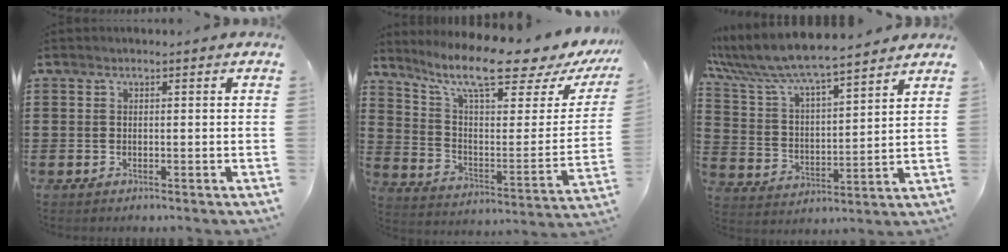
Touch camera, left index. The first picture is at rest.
{"total": 11.6, "force": [8.8, 1.5, 7.4], "torque": [-0.155, -0.061, 0.142]}
{"total": 7.6, "force": [7.0, 0.9, 2.8], "torque": [-0.088, -0.040, 0.118]}